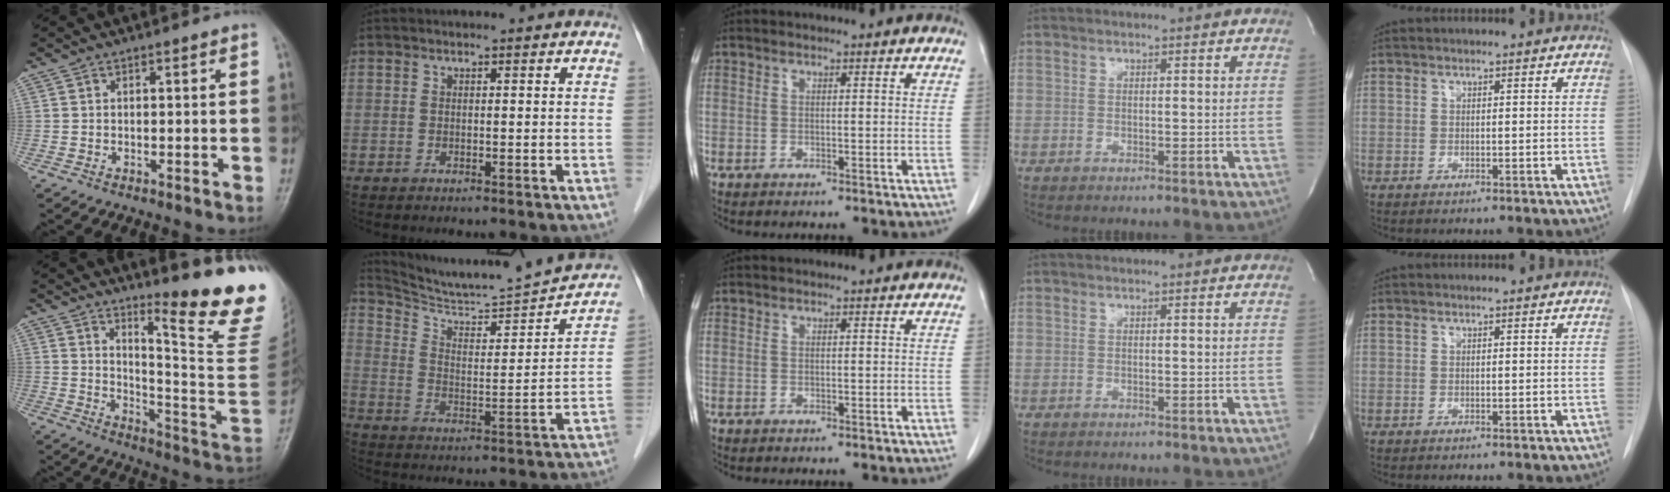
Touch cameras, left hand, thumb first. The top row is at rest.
{"thumb": {"total": 19.9, "force": [12.8, 1.9, 15.1], "torque": [-0.175, -0.120, 0.184]}, "index": {"total": 19.4, "force": [18.4, 0.1, 5.9], "torque": [-0.102, -0.046, 0.266]}}